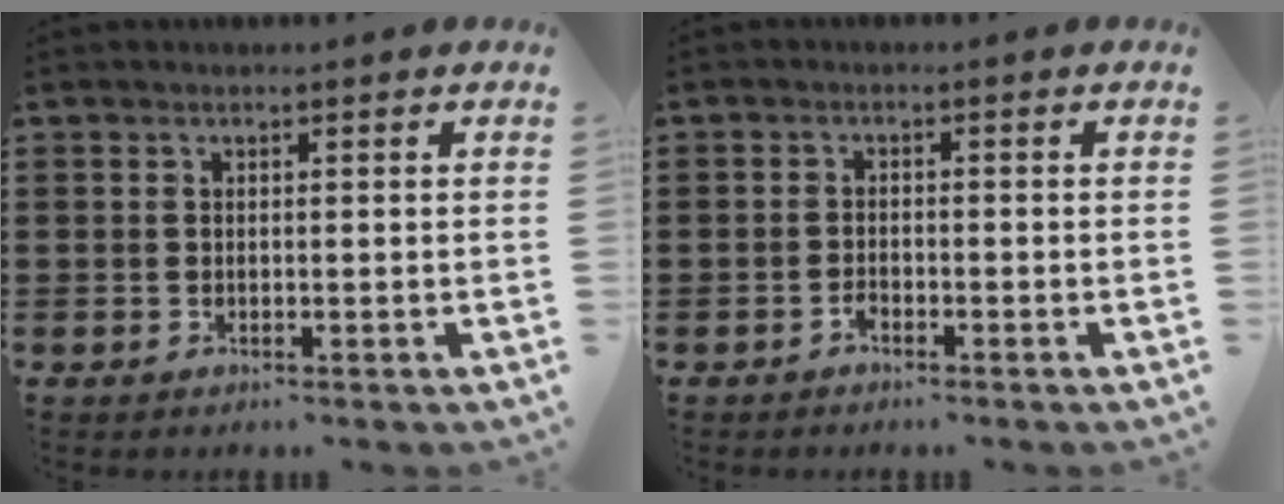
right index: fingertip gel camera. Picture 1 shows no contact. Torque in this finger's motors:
{"motor_torque": [-0.06, 0.95, -0.24, -0.13]}